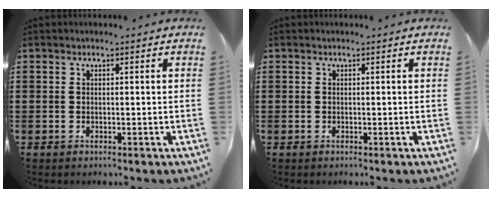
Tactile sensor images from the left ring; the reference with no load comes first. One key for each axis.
{"total": 0.0}